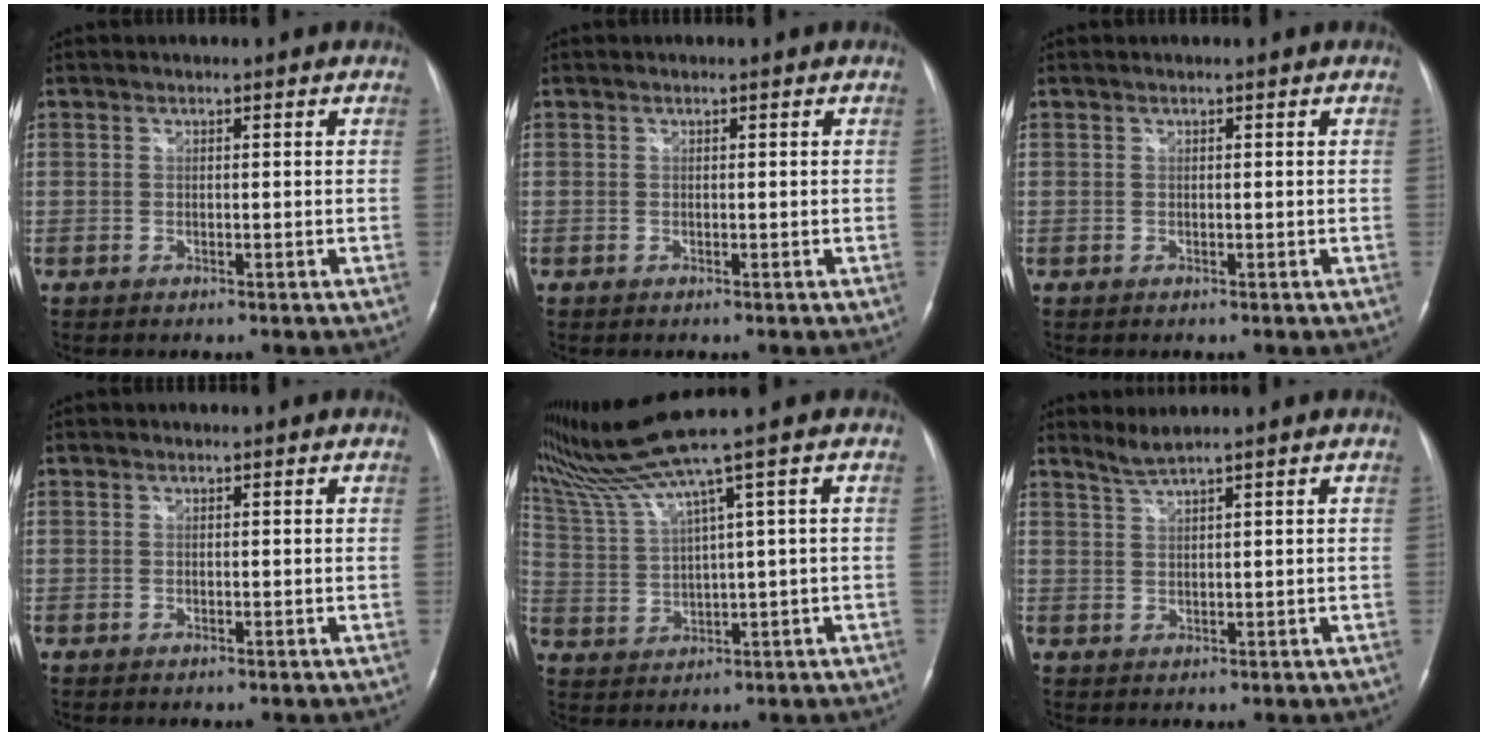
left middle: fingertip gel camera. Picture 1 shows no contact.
{"total": 0.0}
{"total": 0.0}
{"total": 0.0}
{"total": 8.3, "force": [6.3, -3.0, 4.5], "torque": [-0.101, 0.007, 0.130]}
{"total": 2.2, "force": [1.9, -0.9, 0.7], "torque": [-0.018, 0.001, 0.042]}